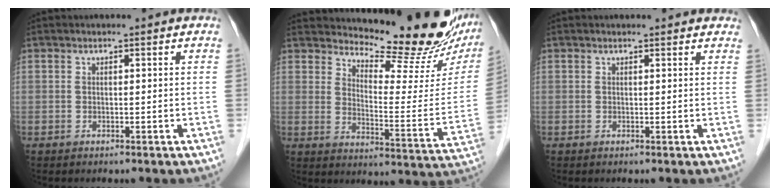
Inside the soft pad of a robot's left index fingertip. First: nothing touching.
{"total": 19.0, "force": [17.1, 3.0, 7.8], "torque": [-0.106, -0.082, 0.213]}
{"total": 3.5, "force": [3.3, 1.0, 1.0], "torque": [-0.012, 0.012, 0.027]}